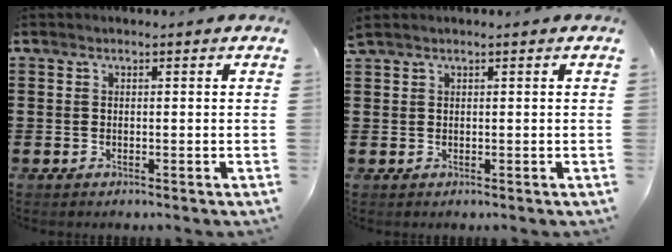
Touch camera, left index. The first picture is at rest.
{"total": 0.6, "force": [0.4, 0.0, 0.5], "torque": [-0.010, 0.000, 0.008]}